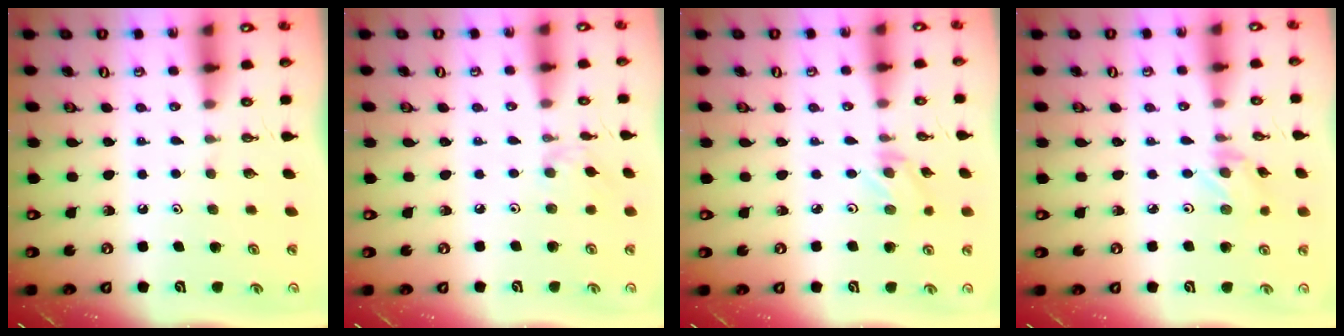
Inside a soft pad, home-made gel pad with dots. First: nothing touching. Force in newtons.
{"total": 1.3, "press": 1.2, "slide": 0.4}
{"total": 1.6, "press": 1.5, "slide": 0.3}
{"total": 1.5, "press": 1.4, "slide": 0.3}